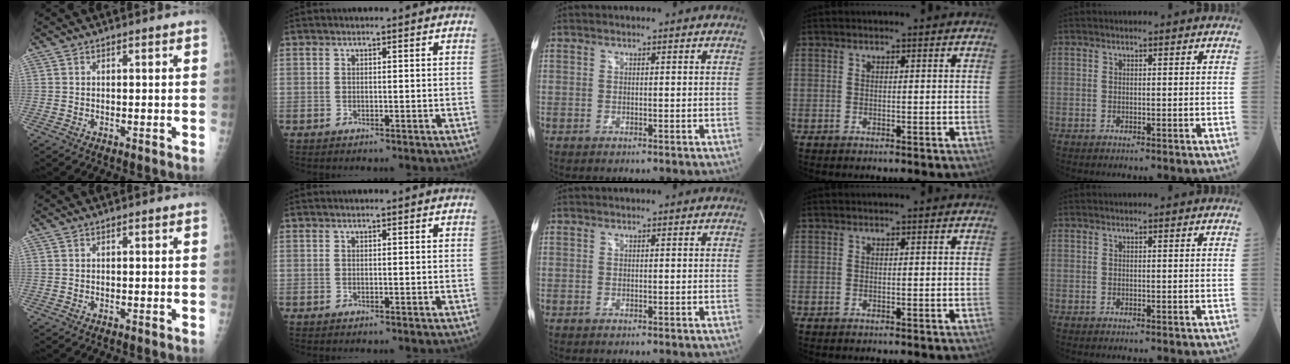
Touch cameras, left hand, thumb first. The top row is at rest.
{}